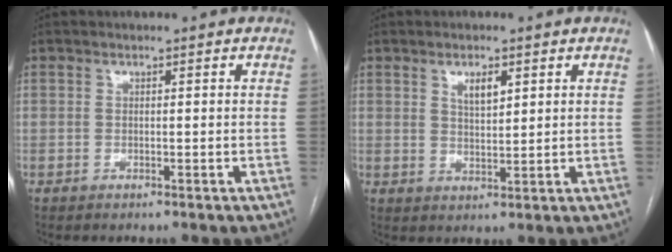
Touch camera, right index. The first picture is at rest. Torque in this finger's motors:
{"motor_torque": [0.10, 0.08, 0.05, 0.04]}